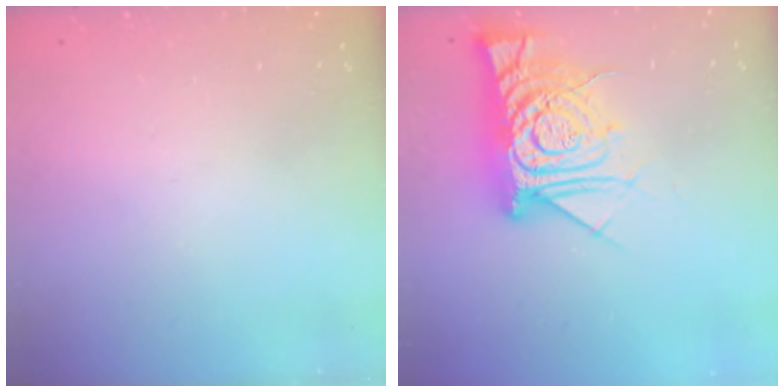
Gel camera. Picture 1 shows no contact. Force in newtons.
{"total": 15.3, "press": 15.2, "slide": 1.3}